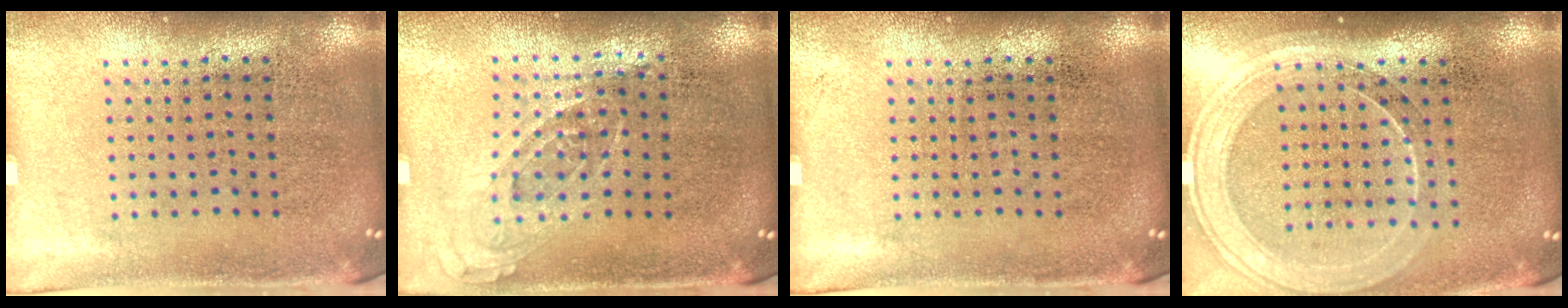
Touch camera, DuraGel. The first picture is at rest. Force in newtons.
{"total": 0.8, "press": 0.7, "slide": 0.3}
{"total": 0.0}
{"total": 1.7, "press": 1.5, "slide": 0.6}